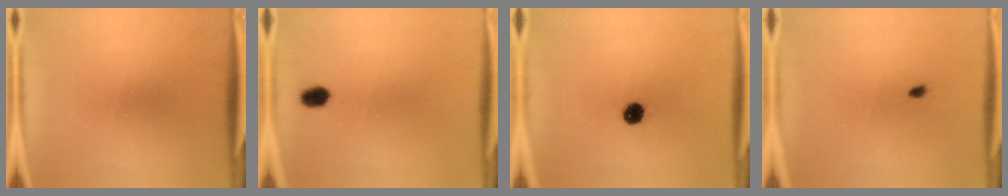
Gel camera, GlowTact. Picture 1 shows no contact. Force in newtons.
{"total": 2.7}
{"total": 5.0}
{"total": 1.4}